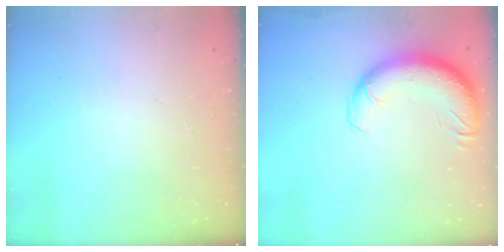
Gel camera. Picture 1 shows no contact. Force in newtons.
{"total": 13.7, "press": 13.2, "slide": 3.5}